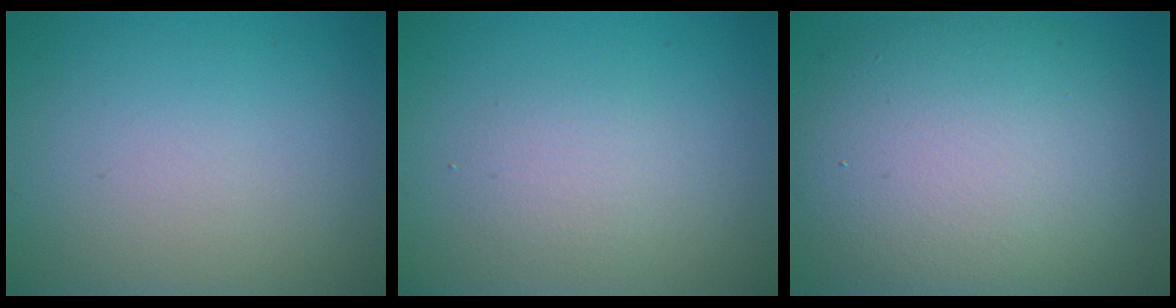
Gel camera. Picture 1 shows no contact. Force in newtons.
{"total": 1.8, "press": 1.8, "slide": 0.1}
{"total": 11.7, "press": 11.6, "slide": 1.3}